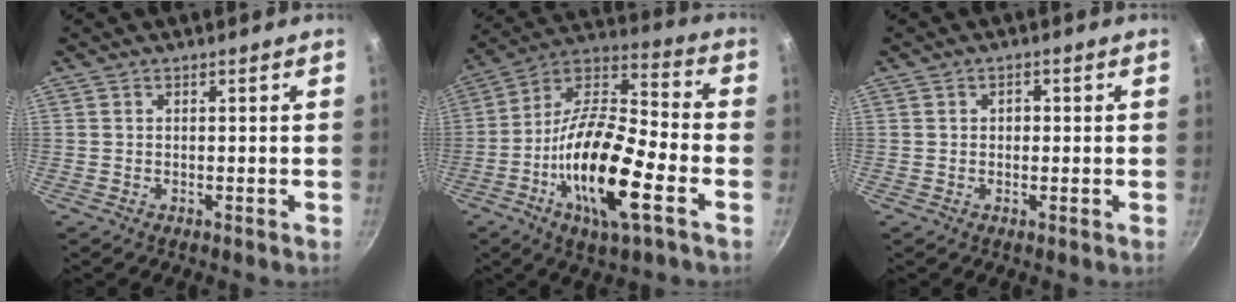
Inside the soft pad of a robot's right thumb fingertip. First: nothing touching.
{"total": 21.0, "force": [-7.1, 6.8, 18.6], "torque": [-0.332, 0.034, -0.144]}
{"total": 1.6, "force": [0.1, 1.3, 0.9], "torque": [-0.007, 0.005, 0.001]}